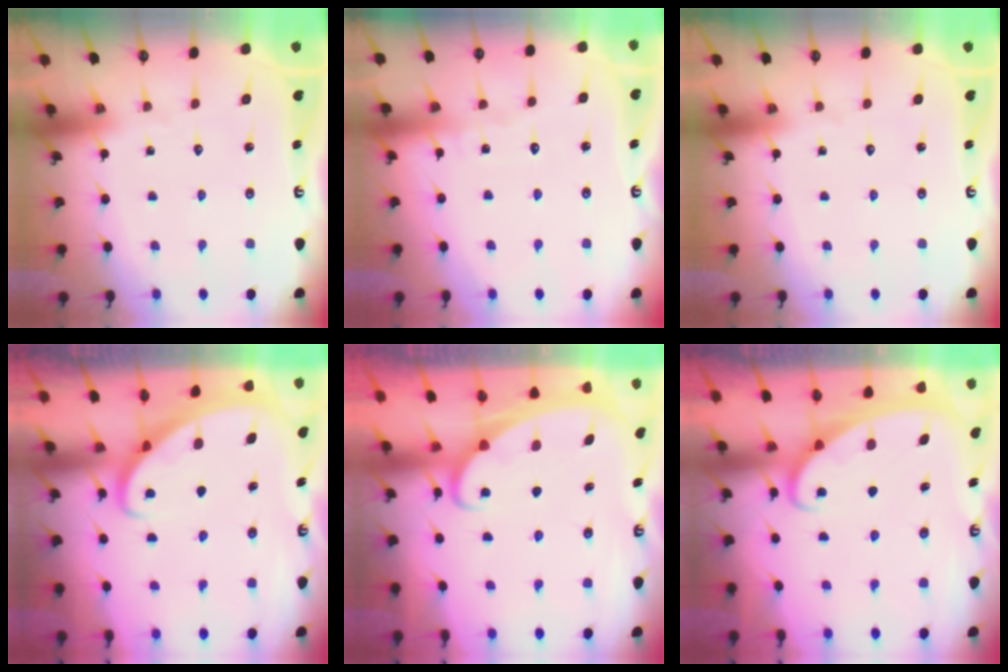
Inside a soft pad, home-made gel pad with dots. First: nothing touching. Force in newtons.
{"total": 2.9, "press": 2.8, "slide": 0.3}
{"total": 0.0}
{"total": 2.8, "press": 2.8, "slide": 0.2}
{"total": 2.0, "press": 2.0, "slide": 0.3}
{"total": 2.2, "press": 2.2, "slide": 0.1}